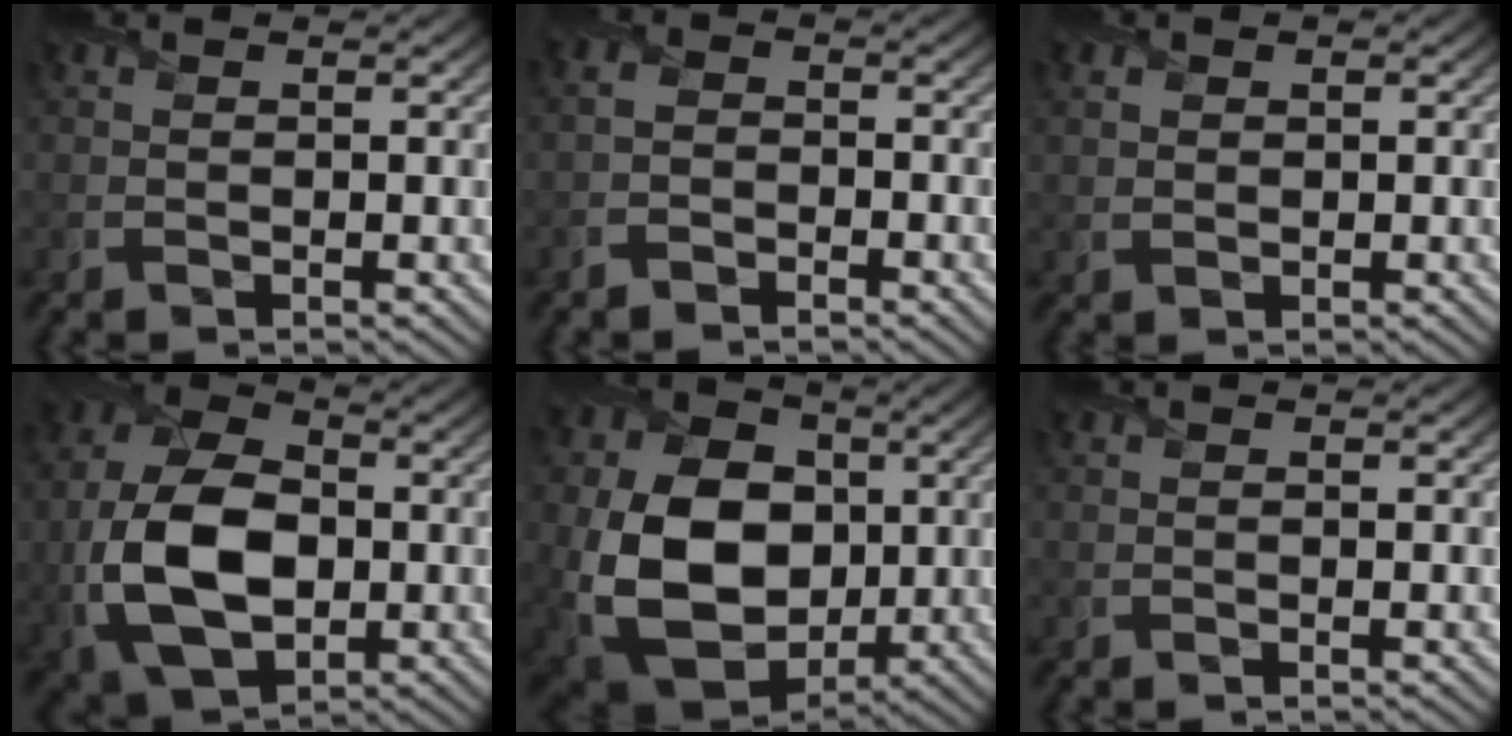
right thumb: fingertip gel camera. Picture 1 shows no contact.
{"total": 2.5, "force": [-1.7, 1.3, 1.3], "torque": [-0.031, -0.001, -0.044]}
{"total": 1.9, "force": [0.7, 1.4, 1.1], "torque": [-0.026, 0.000, 0.015]}
{"total": 14.1, "force": [-2.0, 9.1, 10.5], "torque": [-0.251, -0.014, -0.043]}
{"total": 17.1, "force": [-0.8, 12.6, 11.6], "torque": [-0.253, -0.018, -0.007]}
{"total": 0.0}